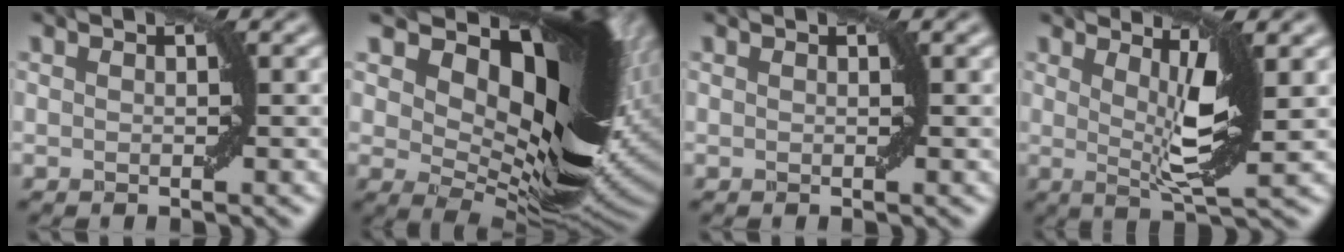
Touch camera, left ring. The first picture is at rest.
{"total": 19.8, "force": [6.4, 9.0, 16.5], "torque": [-0.222, 0.025, 0.097]}
{"total": 0.0}
{"total": 5.2, "force": [1.5, 1.0, 4.9], "torque": [-0.080, -0.012, 0.027]}